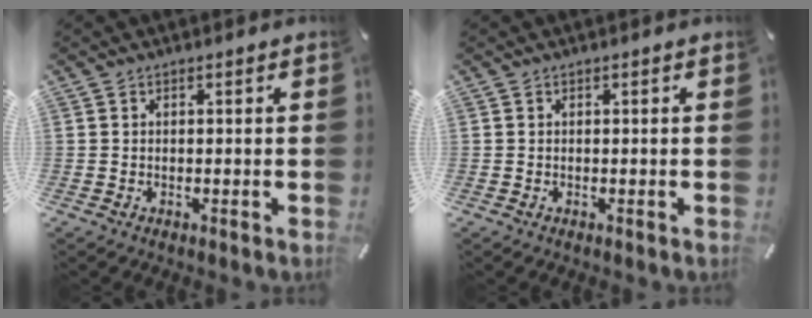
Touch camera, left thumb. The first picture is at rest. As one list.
[{"total": 0.0}]